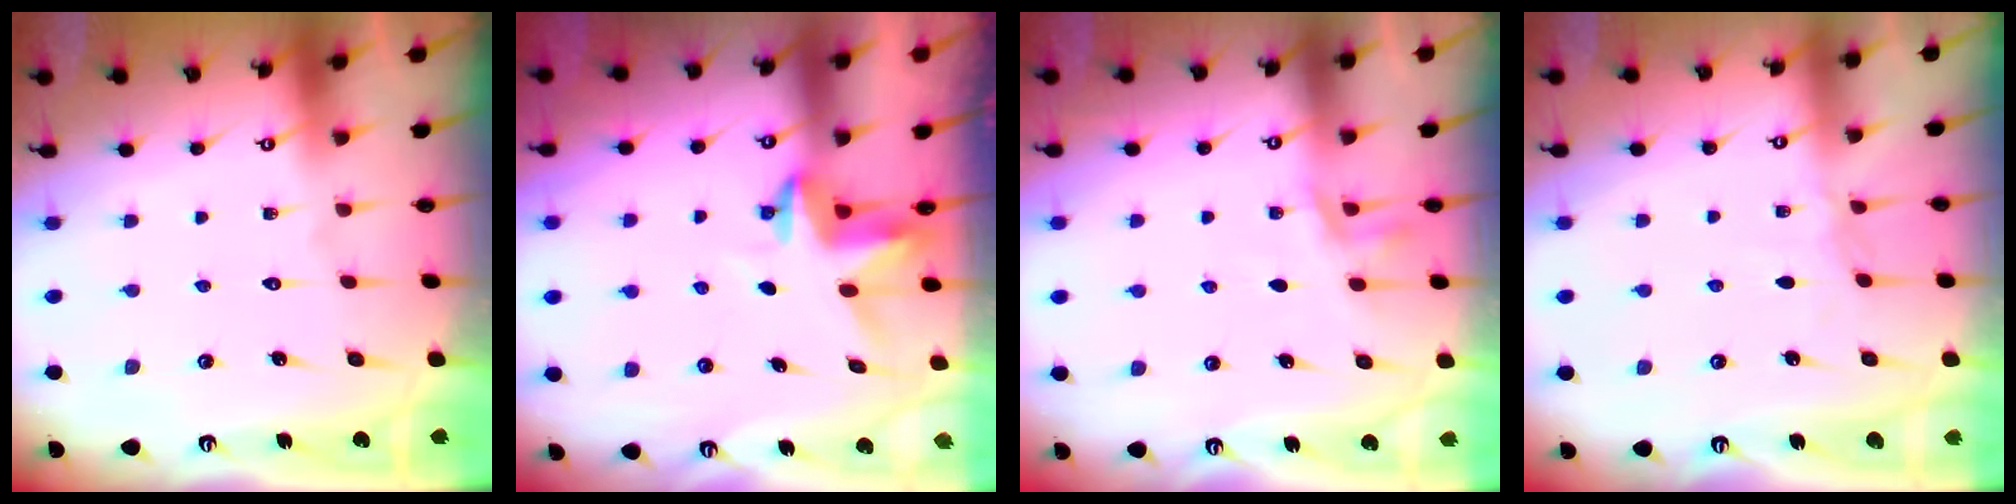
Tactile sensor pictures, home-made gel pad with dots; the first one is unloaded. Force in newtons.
{"total": 3.7, "press": 3.6, "slide": 0.3}
{"total": 5.9, "press": 5.4, "slide": 2.4}
{"total": 4.2, "press": 4.1, "slide": 0.4}